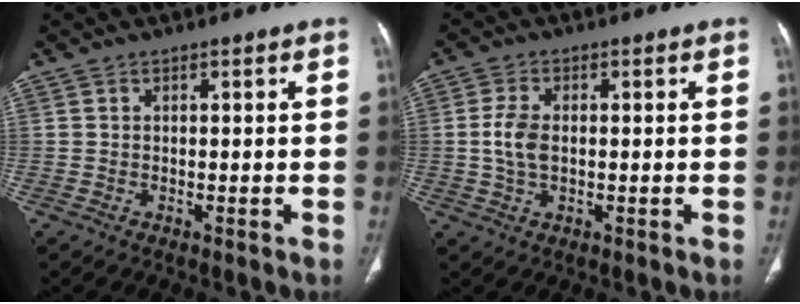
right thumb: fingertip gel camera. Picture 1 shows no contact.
{"total": 5.1, "force": [-0.1, 2.9, 4.1], "torque": [-0.093, 0.005, -0.002]}